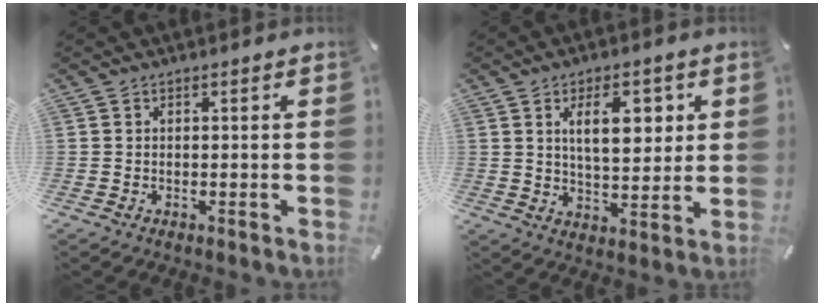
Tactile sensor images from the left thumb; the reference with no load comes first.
{"total": 11.1, "force": [4.1, 5.6, 8.7], "torque": [-0.131, -0.004, 0.066]}